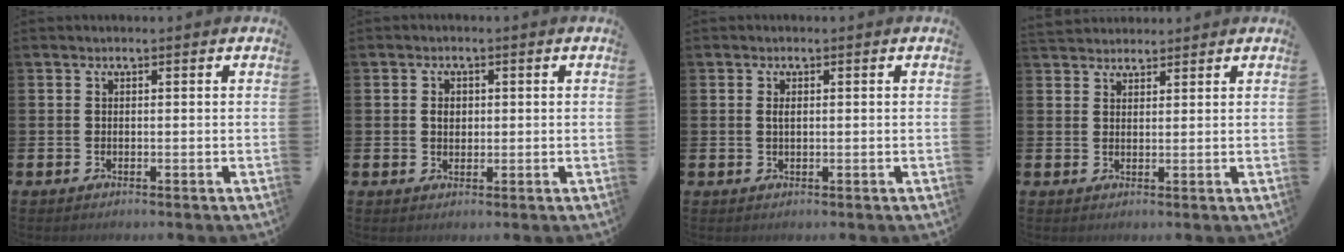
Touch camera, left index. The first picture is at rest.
{"total": 1.8, "force": [0.4, 1.4, 1.1], "torque": [-0.006, 0.001, 0.001]}
{"total": 0.9, "force": [0.2, 0.3, 0.8], "torque": [-0.015, 0.003, 0.001]}
{"total": 2.5, "force": [2.4, 0.7, 0.0], "torque": [-0.004, -0.008, 0.045]}